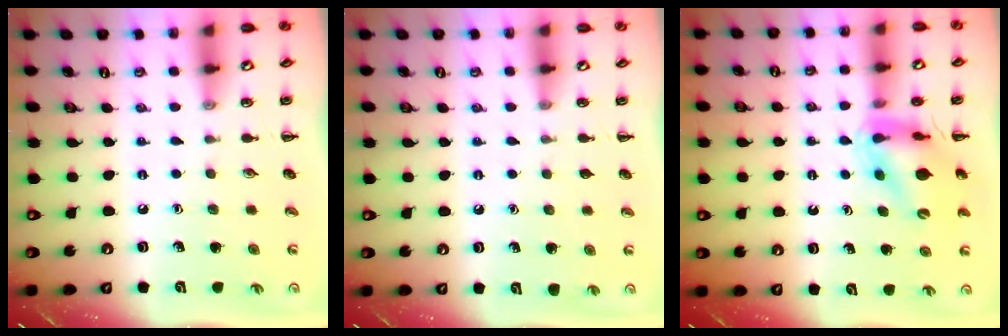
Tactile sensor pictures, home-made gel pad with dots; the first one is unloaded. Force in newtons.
{"total": 0.0}
{"total": 11.9, "press": 11.5, "slide": 3.3}